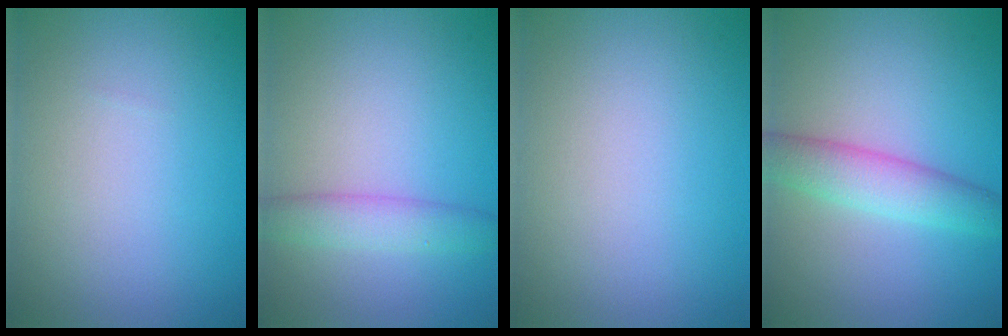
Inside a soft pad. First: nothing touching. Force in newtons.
{"total": 2.9, "press": 2.9, "slide": 0.1}
{"total": 0.0}
{"total": 3.9, "press": 3.9, "slide": 0.1}